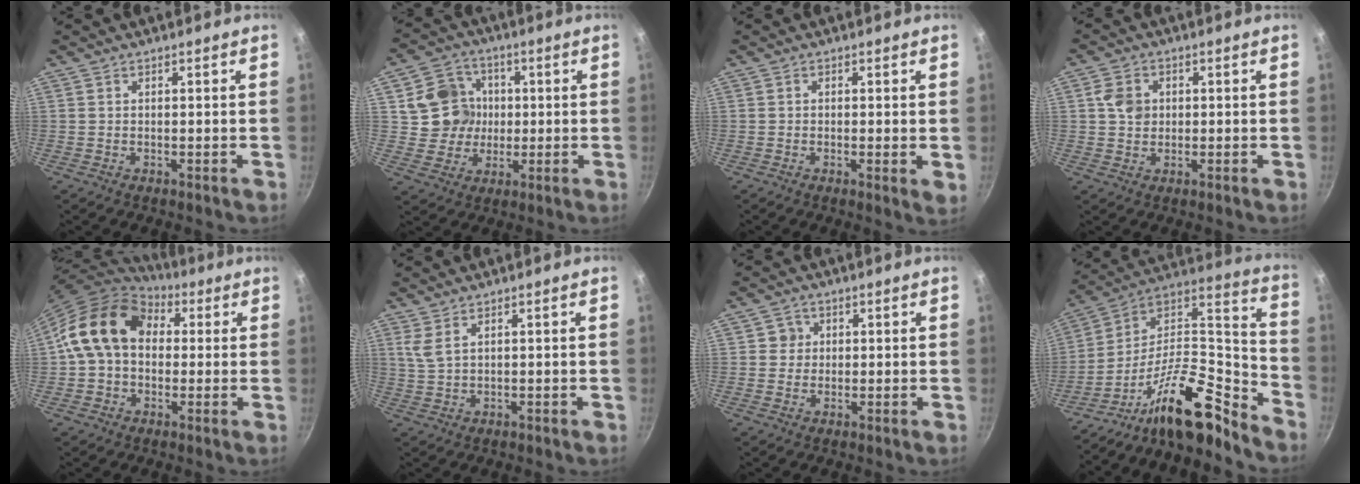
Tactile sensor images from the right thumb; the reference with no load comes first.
{"total": 10.4, "force": [1.5, 9.7, 3.4], "torque": [-0.030, 0.009, 0.025]}
{"total": 2.3, "force": [0.0, 0.4, 2.3], "torque": [-0.034, -0.007, -0.005]}
{"total": 4.3, "force": [0.6, 3.6, 2.3], "torque": [-0.028, 0.003, 0.003]}
{"total": 15.5, "force": [2.5, 11.6, 10.1], "torque": [-0.153, 0.033, 0.028]}
{"total": 2.4, "force": [0.9, 0.6, 2.1], "torque": [-0.049, -0.002, 0.022]}
{"total": 2.7, "force": [0.5, 2.6, 0.4], "torque": [0.012, 0.004, 0.003]}
{"total": 21.1, "force": [-15.4, 6.6, 12.8], "torque": [-0.154, 0.114, -0.285]}